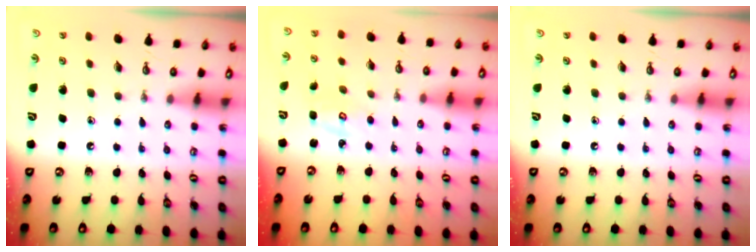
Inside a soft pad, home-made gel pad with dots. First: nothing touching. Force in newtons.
{"total": 2.7, "press": 2.7, "slide": 0.3}
{"total": 0.0}